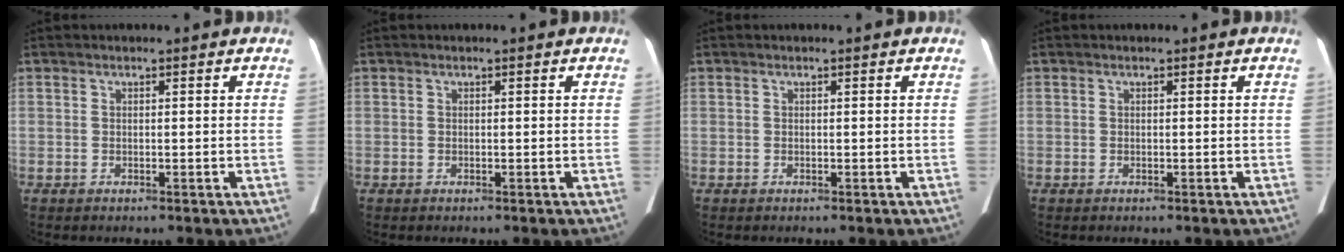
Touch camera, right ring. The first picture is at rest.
{"total": 0.0}
{"total": 0.0}
{"total": 0.0}